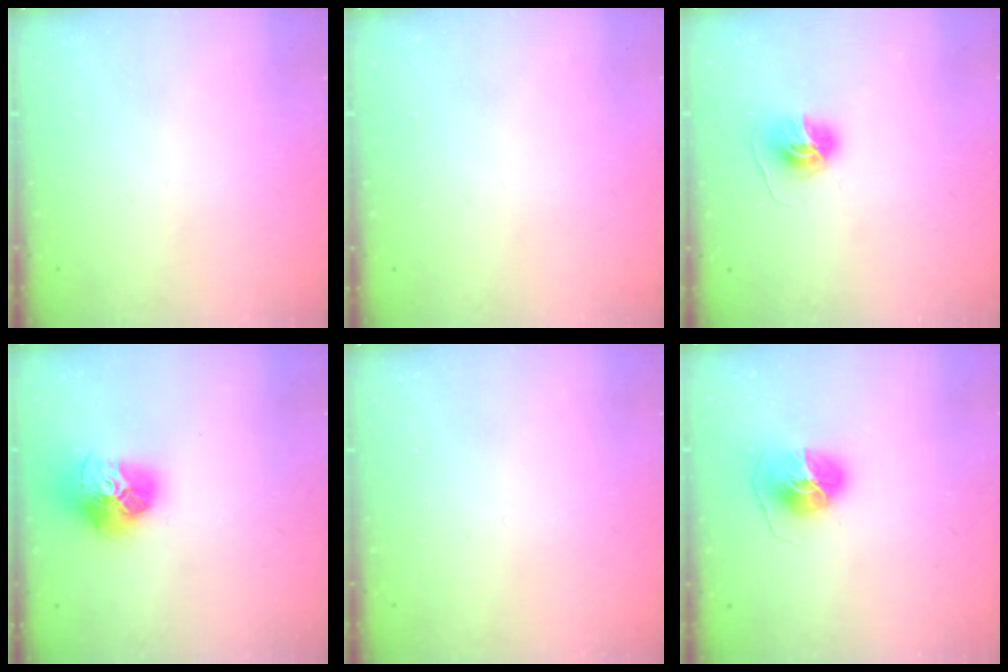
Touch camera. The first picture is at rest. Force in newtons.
{"total": 0.0}
{"total": 6.0, "press": 6.0, "slide": 0.6}
{"total": 15.9, "press": 15.9, "slide": 1.6}
{"total": 0.0}
{"total": 9.2, "press": 9.2, "slide": 0.4}